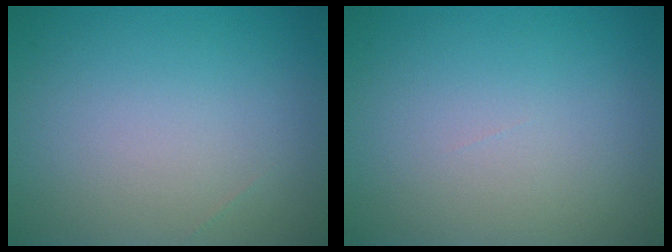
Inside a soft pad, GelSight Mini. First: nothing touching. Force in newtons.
{"total": 0.0}